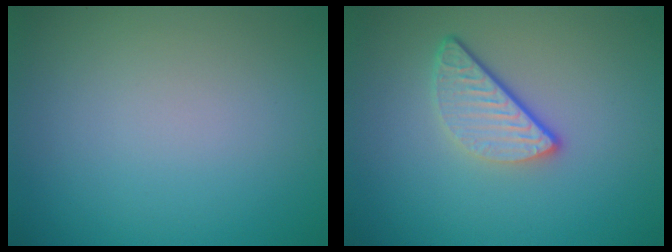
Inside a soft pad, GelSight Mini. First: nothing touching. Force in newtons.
{"total": 3.3, "press": 2.6, "slide": 2.1}